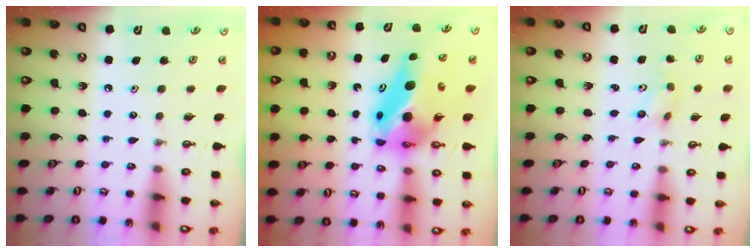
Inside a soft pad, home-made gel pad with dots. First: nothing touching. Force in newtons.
{"total": 11.5, "press": 11.2, "slide": 2.4}
{"total": 3.8, "press": 3.4, "slide": 1.7}